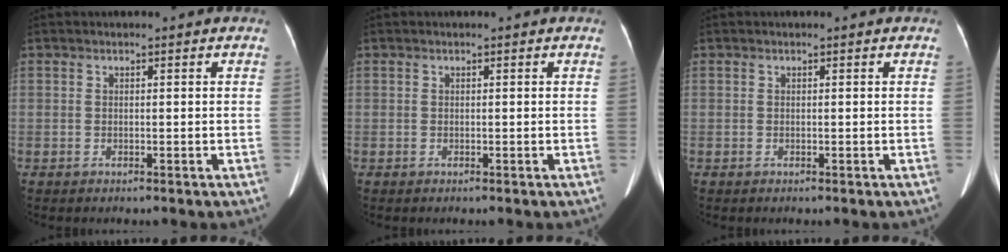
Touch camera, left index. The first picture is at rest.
{"total": 0.0}
{"total": 0.0}